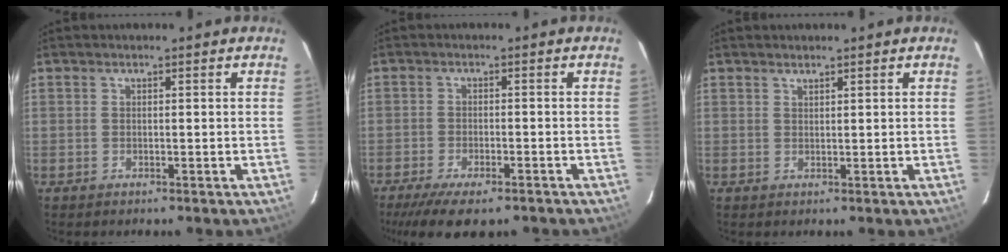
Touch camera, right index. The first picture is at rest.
{"total": 10.7, "force": [-8.1, 3.2, 6.1], "torque": [-0.141, -0.033, -0.133]}
{"total": 0.9, "force": [0.8, 0.2, 0.3], "torque": [-0.005, 0.001, 0.016]}